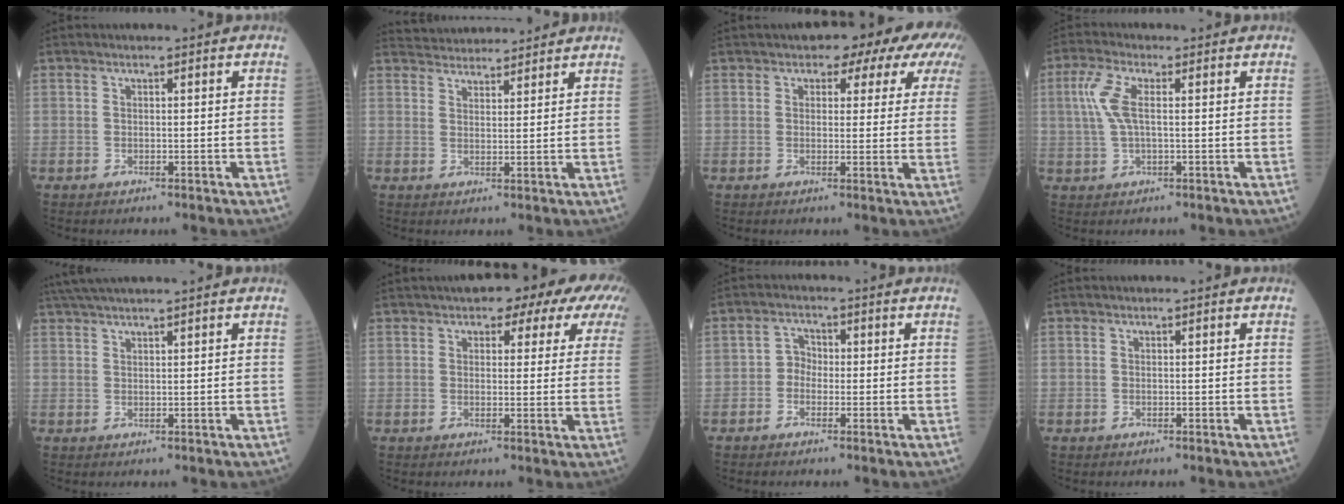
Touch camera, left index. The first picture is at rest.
{"total": 7.5, "force": [7.3, 1.3, 1.2], "torque": [-0.021, 0.030, 0.109]}
{"total": 9.1, "force": [5.9, 4.6, 5.2], "torque": [-0.049, 0.022, 0.052]}
{"total": 5.1, "force": [0.8, 1.6, 4.8], "torque": [-0.125, 0.010, 0.015]}
{"total": 5.6, "force": [4.8, -0.8, 2.9], "torque": [-0.050, 0.033, 0.089]}
{"total": 11.2, "force": [7.6, 4.4, 6.9], "torque": [-0.071, 0.032, 0.076]}
{"total": 2.3, "force": [-0.7, 1.9, 1.1], "torque": [-0.012, 0.007, -0.021]}
{"total": 0.0}